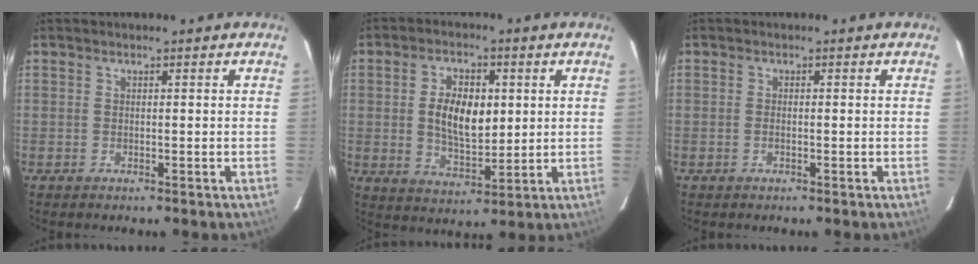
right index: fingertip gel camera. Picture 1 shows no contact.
{"total": 9.5, "force": [1.3, 5.2, 7.9], "torque": [-0.146, 0.007, 0.030]}
{"total": 0.7, "force": [-0.3, 0.4, 0.6], "torque": [-0.013, 0.001, -0.006]}